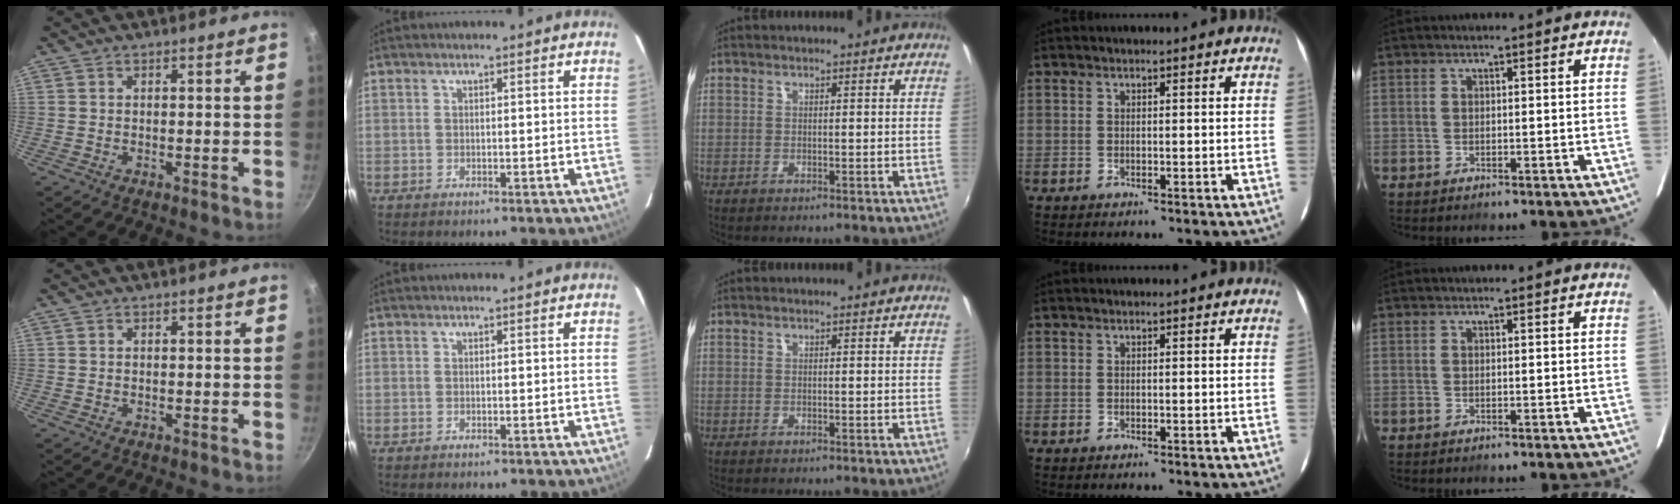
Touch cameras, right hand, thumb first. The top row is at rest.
{}